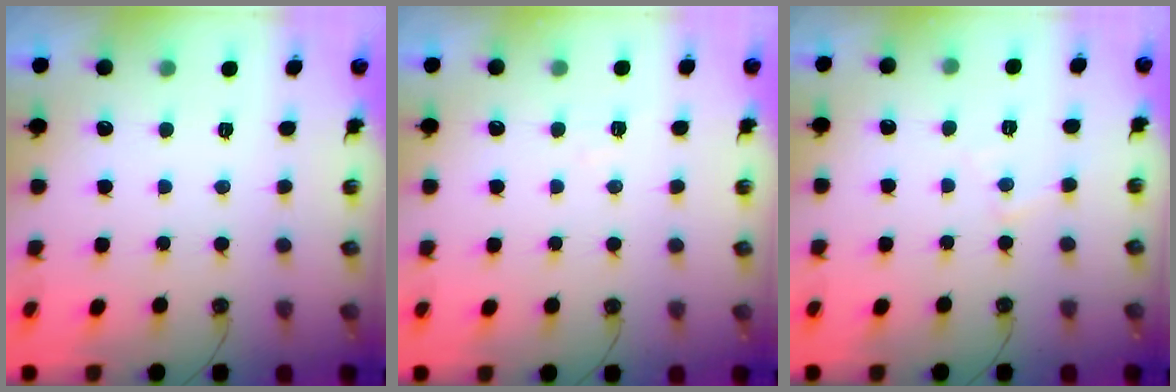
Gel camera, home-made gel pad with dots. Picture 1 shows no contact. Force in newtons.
{"total": 3.6, "press": 3.5, "slide": 0.6}
{"total": 4.9, "press": 4.8, "slide": 0.7}